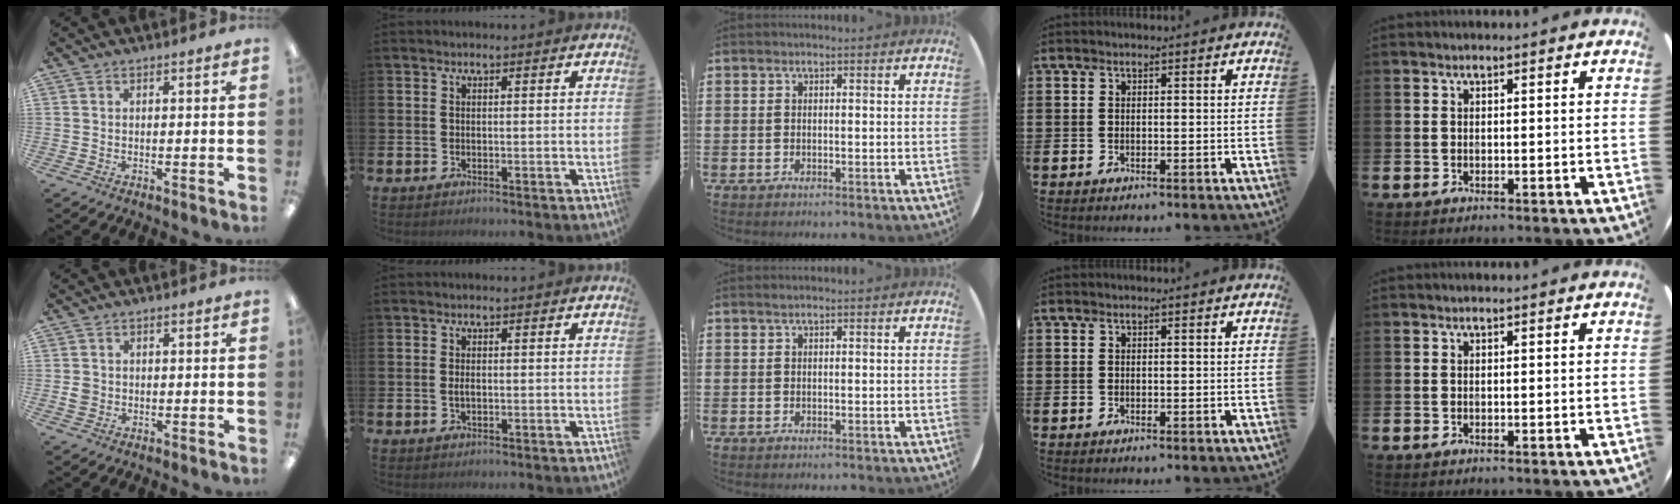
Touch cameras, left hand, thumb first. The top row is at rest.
{"thumb": {"total": 2.6, "force": [-0.1, 2.5, 0.9], "torque": [-0.009, 0.001, -0.005]}, "index": {"total": 1.1, "force": [-0.2, 0.6, 0.9], "torque": [-0.013, 0.003, -0.006]}}